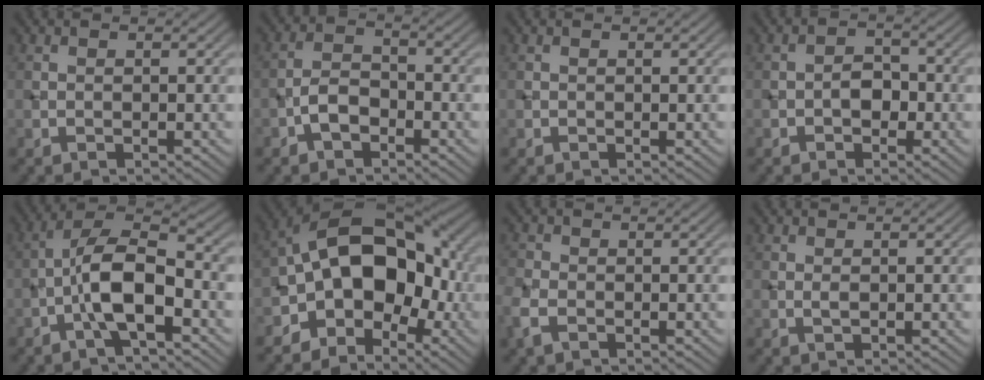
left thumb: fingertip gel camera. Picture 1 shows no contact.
{"total": 3.7, "force": [-2.0, 2.2, 2.2], "torque": [-0.039, 0.008, -0.045]}
{"total": 0.0}
{"total": 2.5, "force": [-0.9, 1.8, 1.6], "torque": [-0.021, 0.008, -0.017]}
{"total": 8.5, "force": [-2.7, 3.1, 7.4], "torque": [-0.133, 0.021, -0.058]}
{"total": 13.0, "force": [-2.7, 8.9, 9.1], "torque": [-0.124, 0.016, -0.065]}
{"total": 3.4, "force": [-1.6, 2.1, 2.1], "torque": [-0.059, -0.006, -0.040]}
{"total": 0.9, "force": [0.1, 0.3, 0.8], "torque": [-0.017, 0.000, 0.002]}